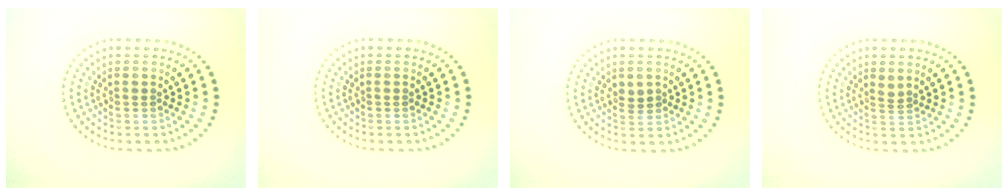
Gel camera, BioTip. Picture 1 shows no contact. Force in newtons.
{"total": 0.0}
{"total": 1.1, "press": 1.1, "slide": 0.3}
{"total": 0.6, "press": 0.3, "slide": 0.5}